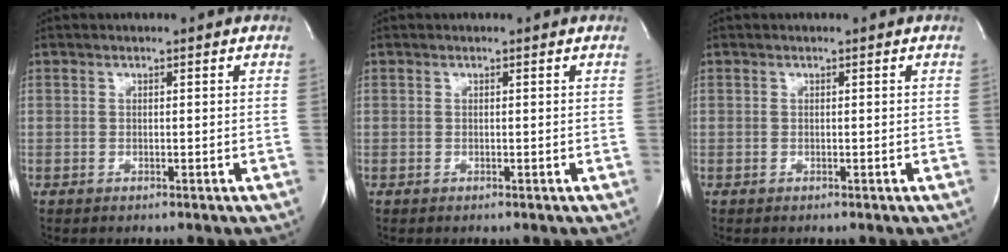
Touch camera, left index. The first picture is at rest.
{"total": 0.0}
{"total": 0.0}